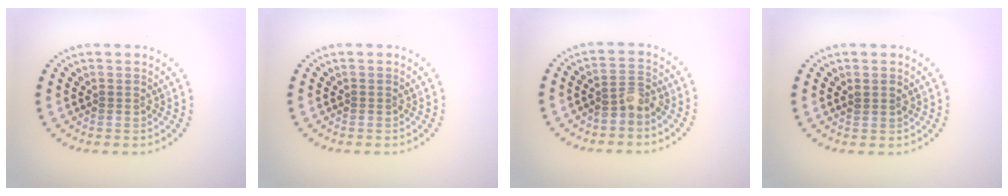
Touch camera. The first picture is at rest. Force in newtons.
{"total": 0.0}
{"total": 2.0, "press": 1.7, "slide": 1.1}
{"total": 0.8, "press": 0.7, "slide": 0.3}